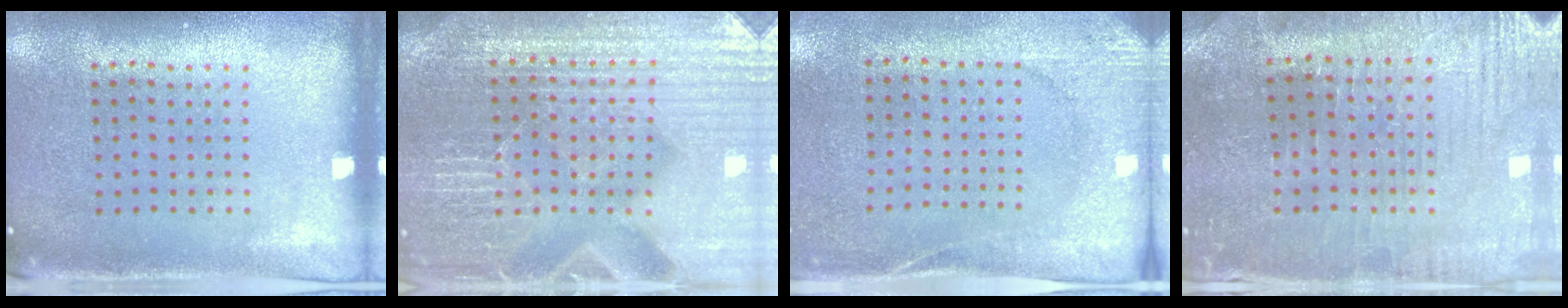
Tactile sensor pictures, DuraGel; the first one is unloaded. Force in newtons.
{"total": 5.3, "press": 4.9, "slide": 2.1}
{"total": 2.6, "press": 2.0, "slide": 1.6}
{"total": 1.3, "press": 1.2, "slide": 0.4}